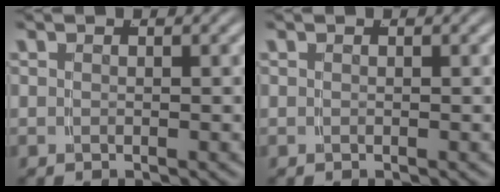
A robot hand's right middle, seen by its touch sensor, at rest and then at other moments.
{"total": 0.0}